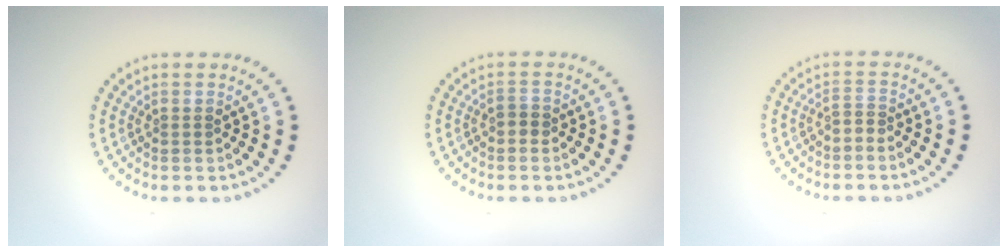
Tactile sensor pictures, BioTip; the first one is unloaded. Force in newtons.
{"total": 1.0, "press": 0.9, "slide": 0.4}
{"total": 0.8, "press": 0.6, "slide": 0.5}